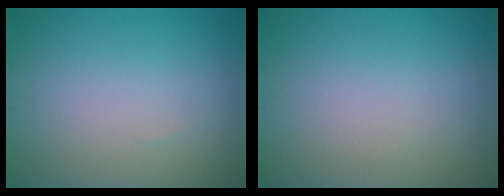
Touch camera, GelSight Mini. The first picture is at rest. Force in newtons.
{"total": 0.0}